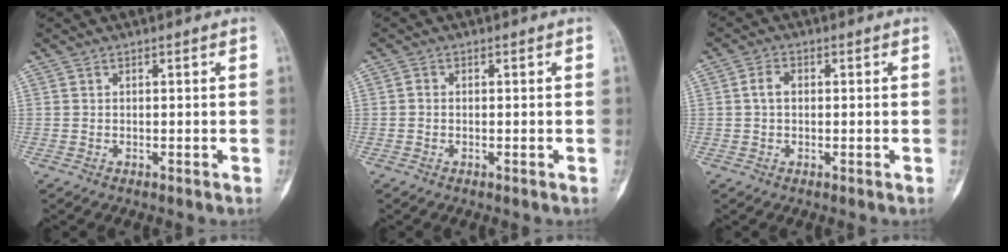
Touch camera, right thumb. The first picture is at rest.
{"total": 0.5, "force": [-0.2, 0.4, 0.3], "torque": [0.001, 0.002, -0.007]}
{"total": 2.7, "force": [0.2, 1.9, 1.9], "torque": [-0.034, 0.009, 0.000]}